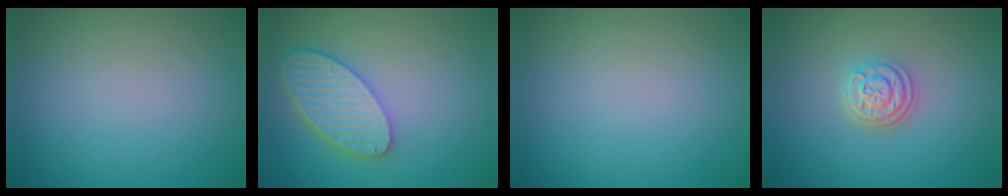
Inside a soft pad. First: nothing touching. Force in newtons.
{"total": 5.5, "press": 4.4, "slide": 3.3}
{"total": 0.0}
{"total": 3.1, "press": 2.5, "slide": 1.8}